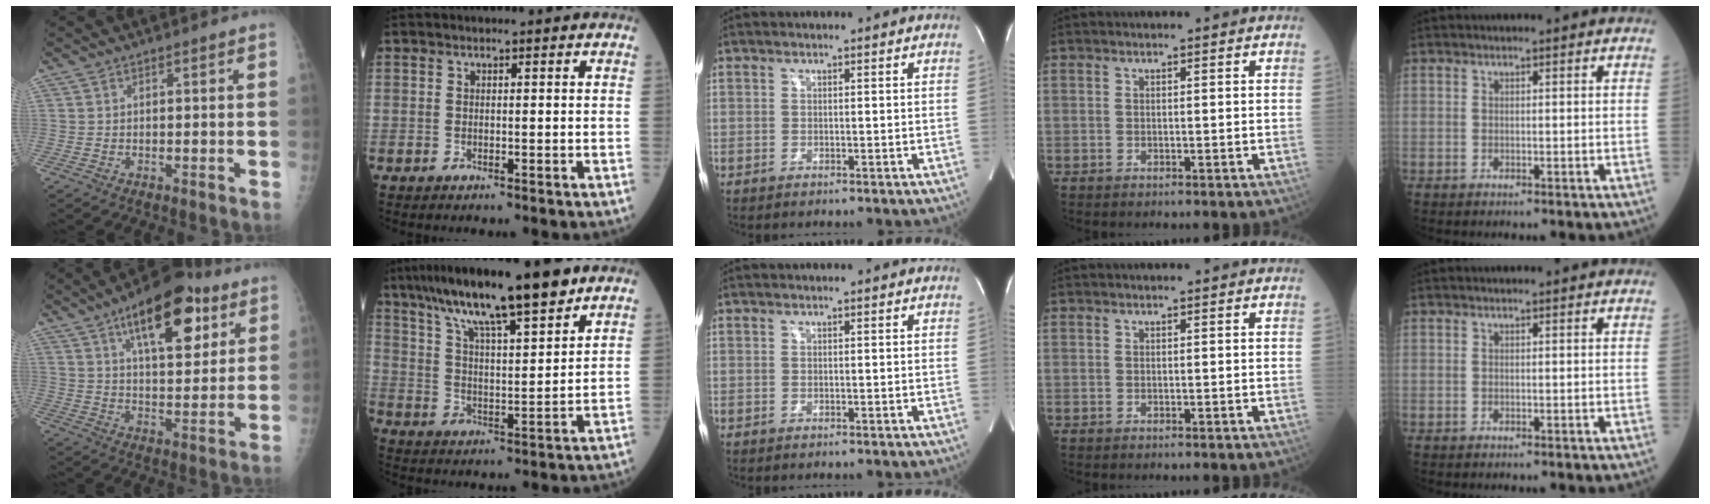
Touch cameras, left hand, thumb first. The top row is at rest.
{"thumb": {"total": 17.8, "force": [8.9, 7.7, 13.4], "torque": [-0.158, -0.026, 0.136]}, "index": {"total": 16.5, "force": [11.8, 1.7, 11.4], "torque": [-0.194, 0.023, 0.198]}}